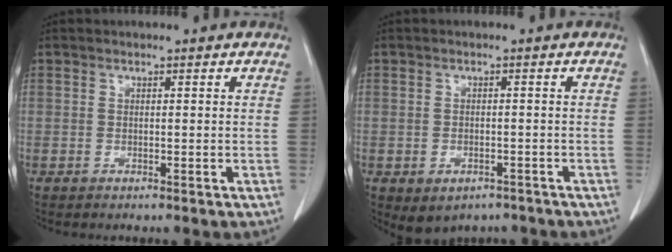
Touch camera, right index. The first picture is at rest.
{"total": 4.9, "force": [-3.3, 3.1, 1.8], "torque": [-0.024, 0.005, -0.039]}